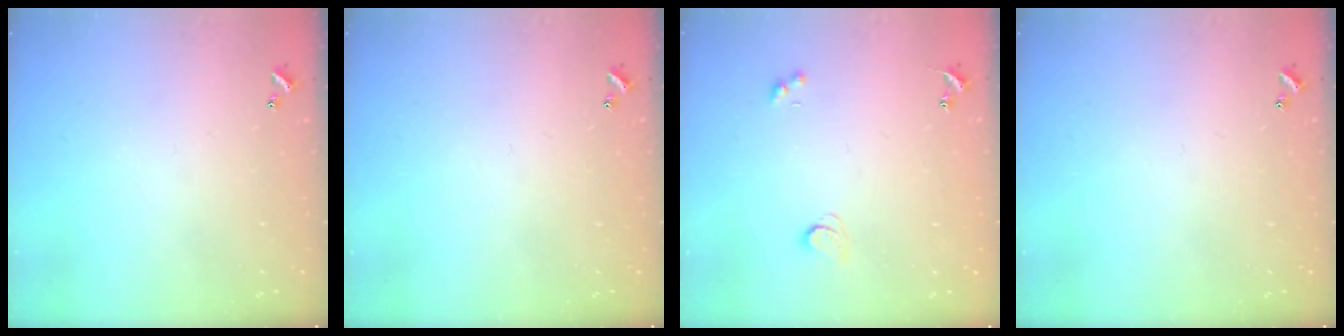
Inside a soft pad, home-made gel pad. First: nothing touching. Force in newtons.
{"total": 0.0}
{"total": 1.9, "press": 1.9, "slide": 0.5}
{"total": 0.0}